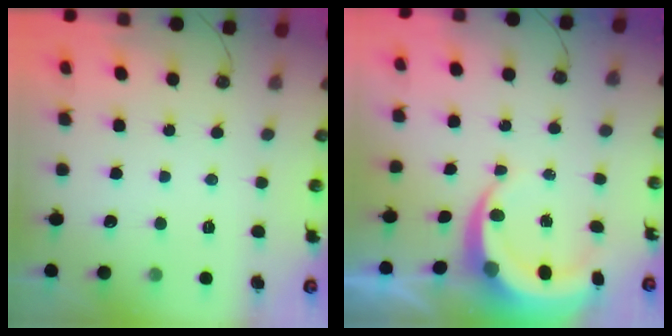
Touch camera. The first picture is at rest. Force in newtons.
{"total": 6.7, "press": 6.6, "slide": 0.8}